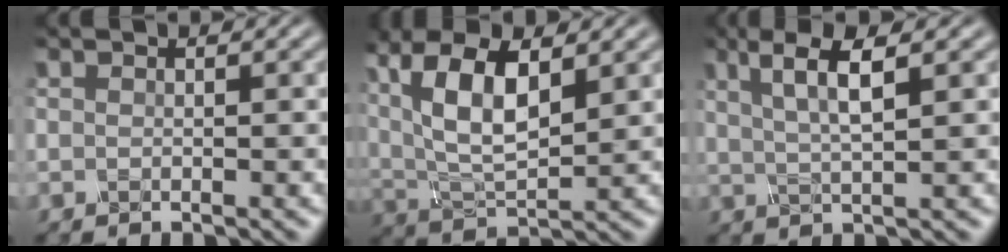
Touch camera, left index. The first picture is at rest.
{"total": 9.9, "force": [3.3, 4.4, 8.1], "torque": [-0.164, 0.011, 0.052]}
{"total": 4.4, "force": [1.6, 0.9, 3.9], "torque": [-0.073, 0.000, 0.030]}